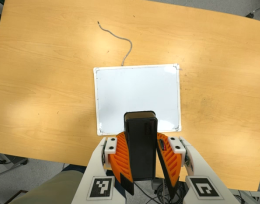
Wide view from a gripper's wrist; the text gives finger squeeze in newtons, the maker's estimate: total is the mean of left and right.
{"total": 9.8, "left": 10.1, "right": 9.5}